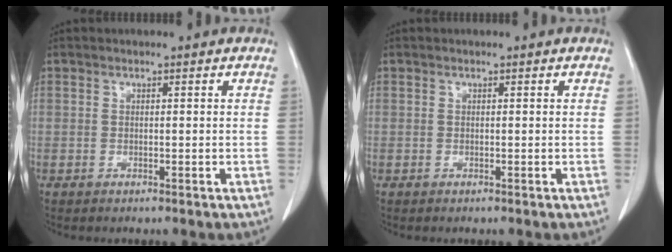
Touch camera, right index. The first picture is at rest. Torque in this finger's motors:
{"motor_torque": [0.00, 0.00, 0.00, 0.00]}